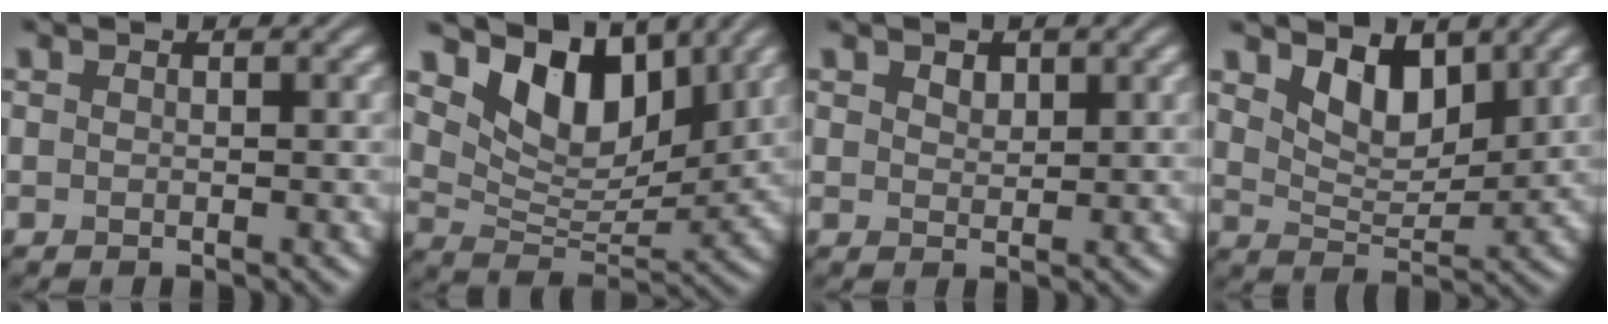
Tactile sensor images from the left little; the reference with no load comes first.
{"total": 8.1, "force": [4.8, 4.4, 4.8], "torque": [-0.083, -0.011, 0.081]}
{"total": 1.2, "force": [0.8, 0.7, 0.5], "torque": [-0.011, 0.000, 0.016]}
{"total": 4.2, "force": [2.6, 2.1, 2.4], "torque": [-0.055, -0.011, 0.043]}